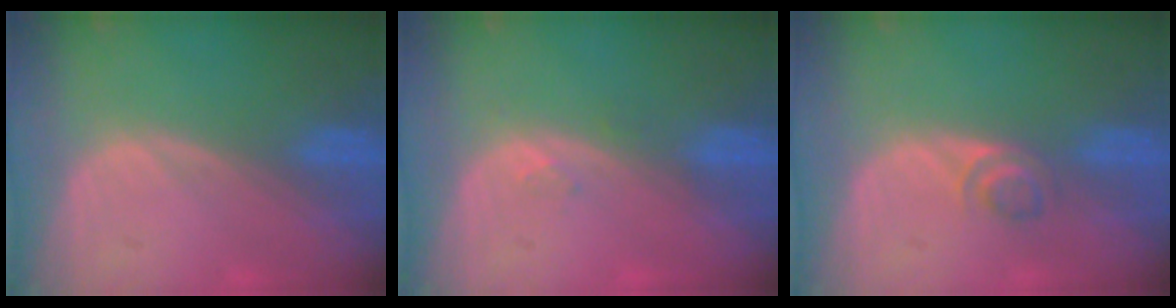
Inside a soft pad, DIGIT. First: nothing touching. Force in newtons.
{"total": 1.1, "press": 1.0, "slide": 0.4}
{"total": 2.3, "press": 2.1, "slide": 1.0}